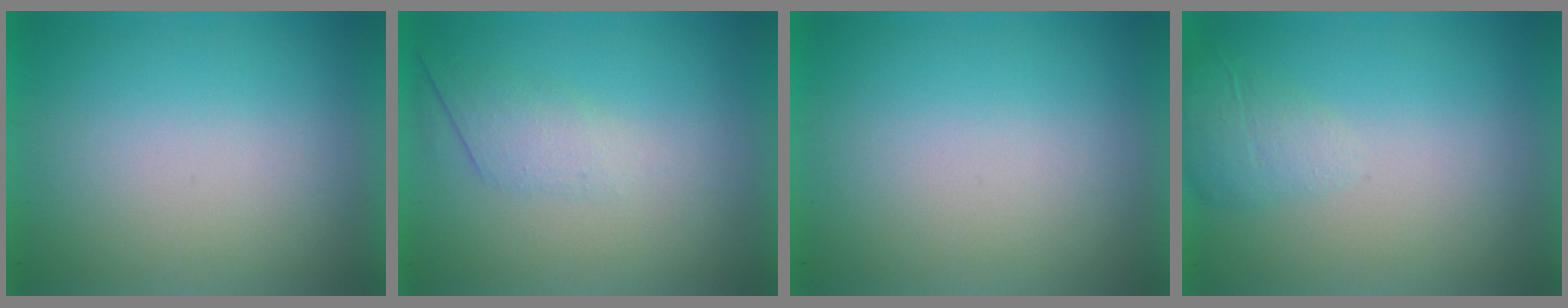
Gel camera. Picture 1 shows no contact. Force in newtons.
{"total": 2.6}
{"total": 0.0}
{"total": 2.1}